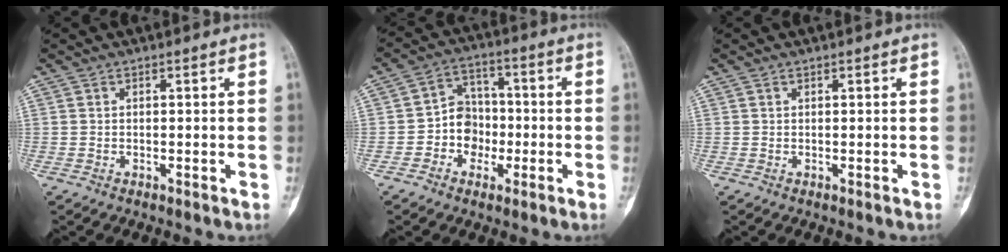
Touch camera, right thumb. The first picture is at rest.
{"total": 7.8, "force": [-2.1, 6.8, 3.3], "torque": [-0.013, 0.032, -0.046]}
{"total": 0.0}